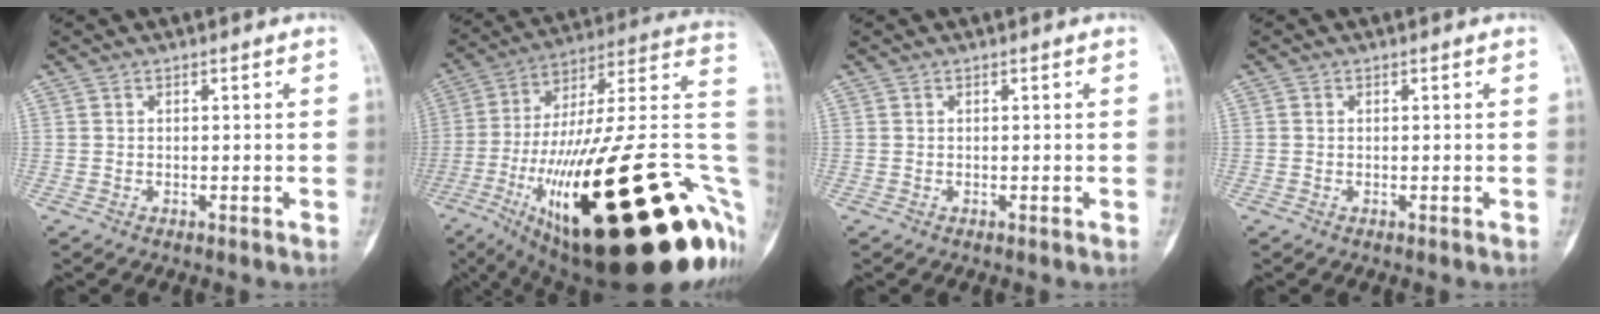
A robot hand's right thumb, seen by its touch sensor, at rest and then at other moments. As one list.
[{"total": 47.1, "force": [-12.8, 14.0, 43.2], "torque": [-0.588, 0.052, -0.202]}, {"total": 0.0}, {"total": 0.0}]